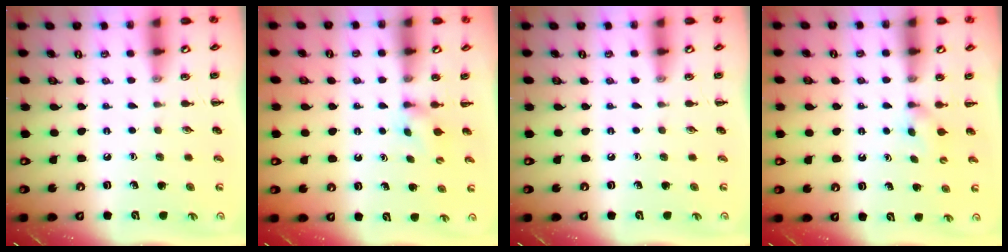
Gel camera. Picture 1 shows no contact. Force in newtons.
{"total": 2.9, "press": 2.7, "slide": 1.1}
{"total": 0.0}
{"total": 2.3, "press": 2.1, "slide": 0.9}